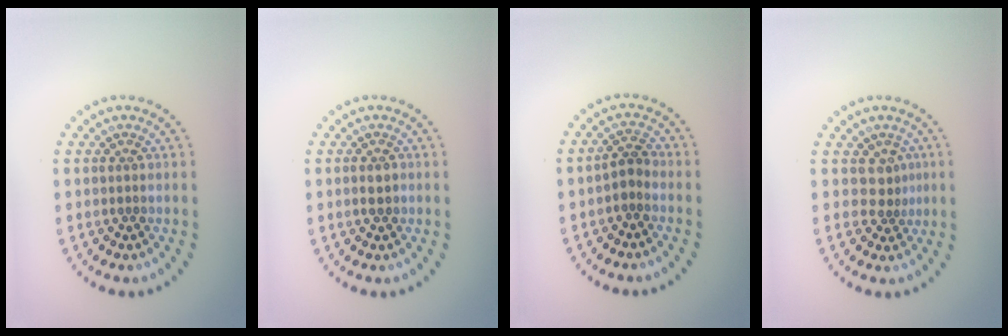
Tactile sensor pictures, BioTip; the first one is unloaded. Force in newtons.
{"total": 1.1, "press": 1.0, "slide": 0.2}
{"total": 1.6, "press": 1.4, "slide": 0.9}
{"total": 1.8, "press": 1.1, "slide": 1.4}